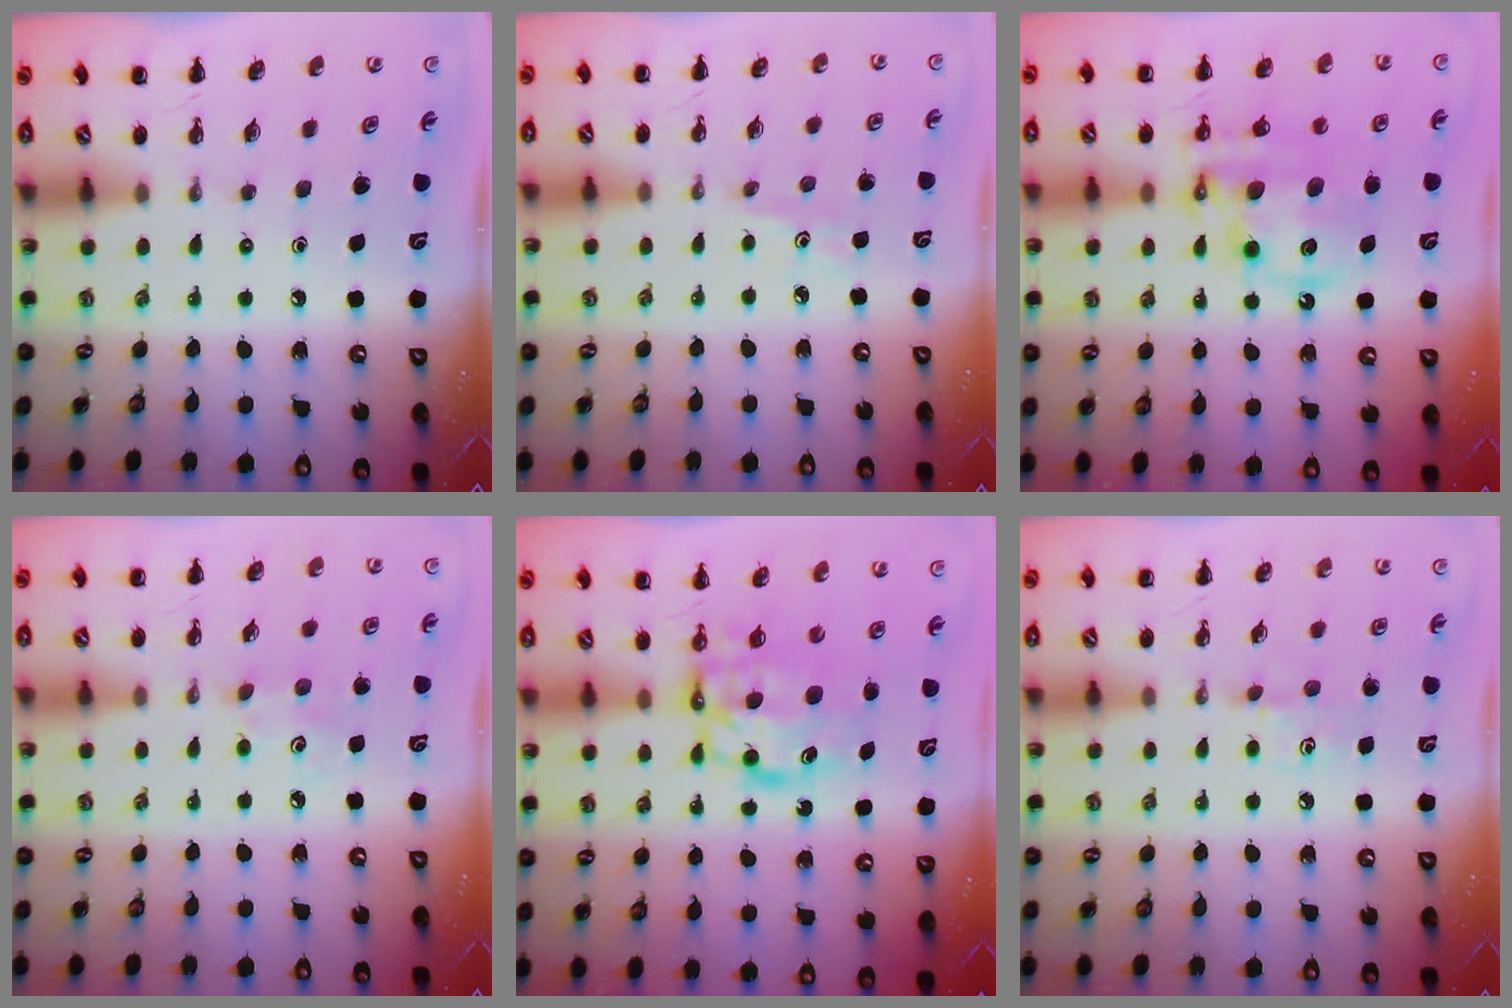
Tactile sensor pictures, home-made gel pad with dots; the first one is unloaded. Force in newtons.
{"total": 2.2, "press": 2.0, "slide": 0.7}
{"total": 13.8, "press": 13.4, "slide": 3.3}
{"total": 4.1, "press": 3.9, "slide": 1.1}
{"total": 7.1, "press": 7.0, "slide": 1.1}
{"total": 6.5, "press": 6.3, "slide": 1.8}